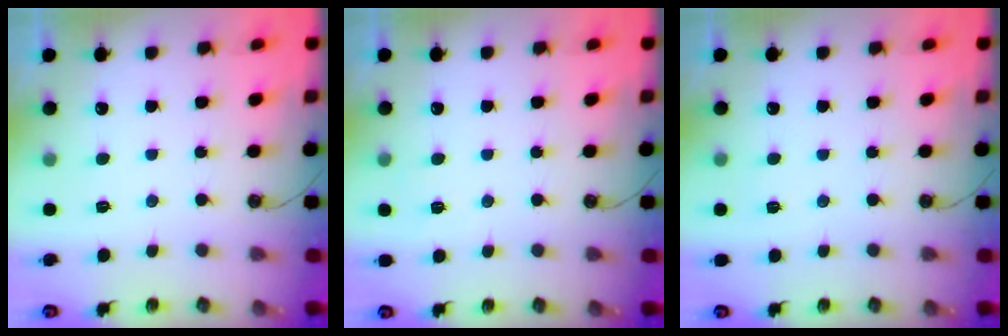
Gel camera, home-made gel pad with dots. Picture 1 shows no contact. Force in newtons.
{"total": 4.0, "press": 3.9, "slide": 0.6}
{"total": 2.6, "press": 1.3, "slide": 2.2}